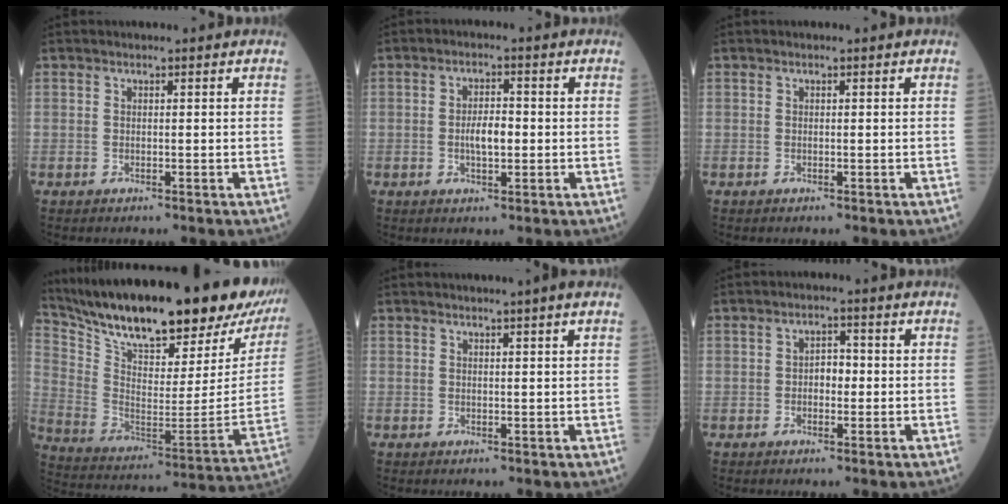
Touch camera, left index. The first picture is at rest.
{"total": 3.9, "force": [-0.9, 1.6, 3.4], "torque": [-0.063, 0.000, -0.021]}
{"total": 0.0}
{"total": 32.2, "force": [26.2, 7.3, 17.3], "torque": [-0.308, -0.050, 0.373]}
{"total": 1.5, "force": [1.1, -0.4, 1.0], "torque": [-0.012, 0.003, 0.013]}
{"total": 2.7, "force": [-0.7, 1.7, 1.9], "torque": [-0.024, 0.008, -0.018]}